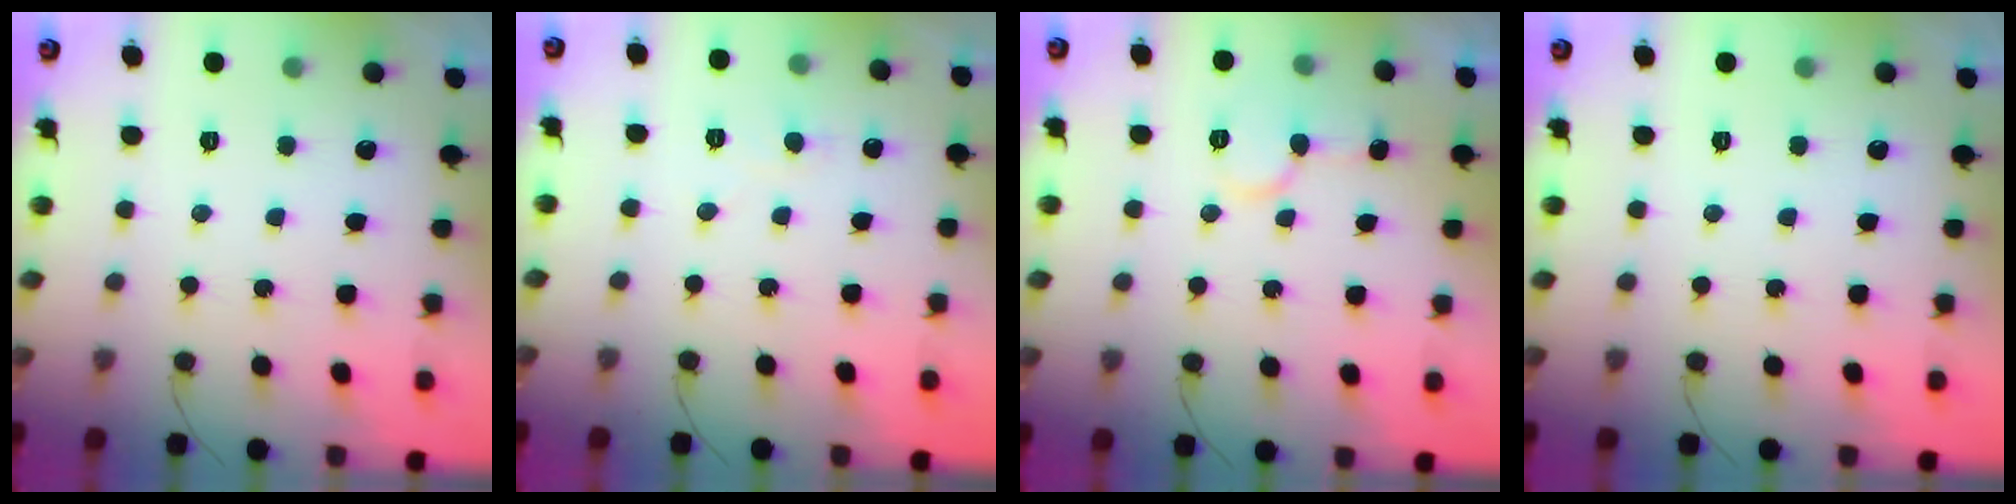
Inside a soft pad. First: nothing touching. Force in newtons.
{"total": 4.5, "press": 4.4, "slide": 0.3}
{"total": 7.3, "press": 7.2, "slide": 0.7}
{"total": 0.0}